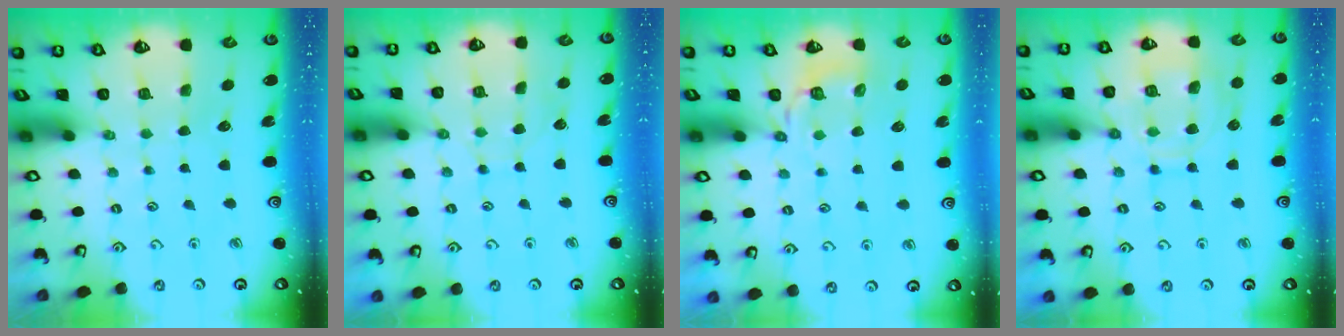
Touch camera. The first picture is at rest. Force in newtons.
{"total": 2.8, "press": 2.8, "slide": 0.3}
{"total": 6.6, "press": 6.5, "slide": 0.5}
{"total": 12.8, "press": 12.8, "slide": 1.1}